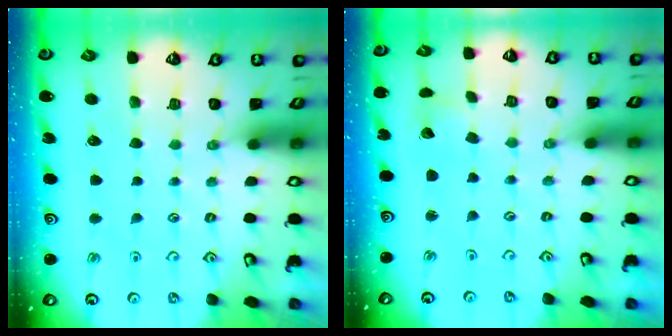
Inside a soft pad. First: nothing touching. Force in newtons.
{"total": 3.4, "press": 3.3, "slide": 0.2}